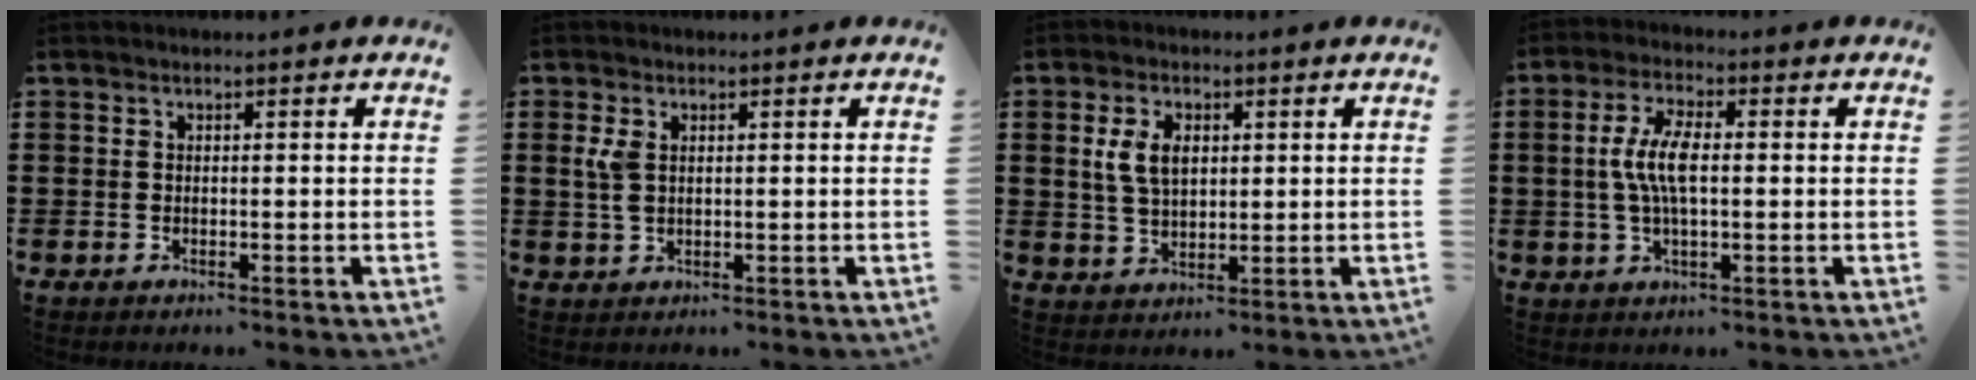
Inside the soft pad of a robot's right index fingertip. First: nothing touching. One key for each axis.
{"total": 3.1, "fx": 0.8, "fy": 1.8, "fz": 2.3, "tx": -0.060, "ty": 0.005, "tz": 0.012}
{"total": 5.3, "fx": 1.3, "fy": 3.2, "fz": 4.0, "tx": -0.095, "ty": 0.010, "tz": 0.019}
{"total": 6.7, "fx": 0.1, "fy": 2.3, "fz": 6.3, "tx": -0.137, "ty": -0.001, "tz": -0.007}